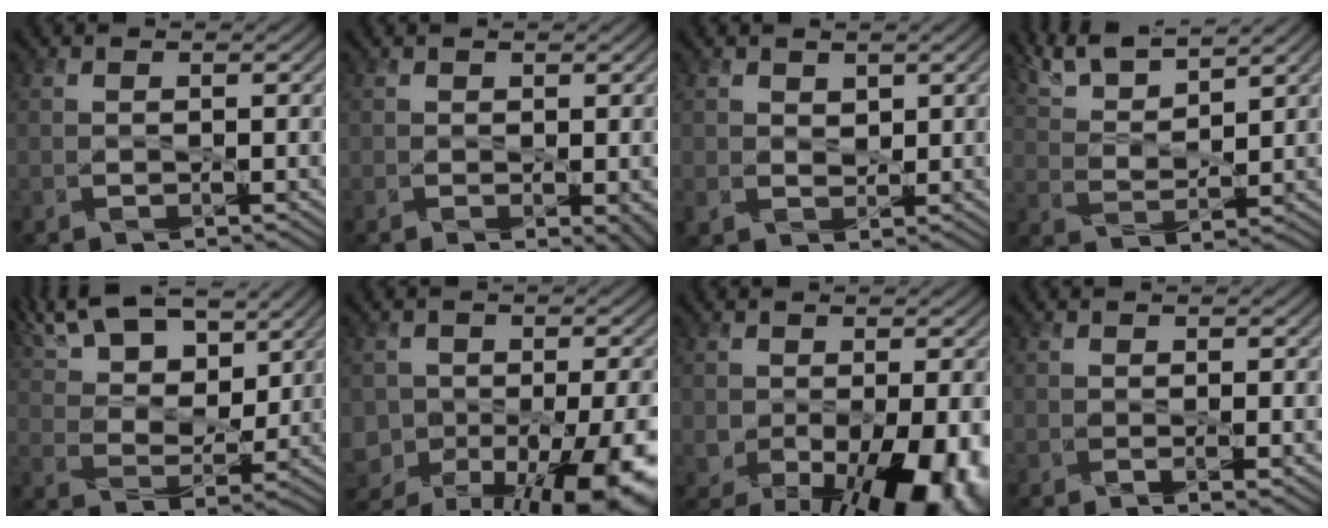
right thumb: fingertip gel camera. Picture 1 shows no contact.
{"total": 1.7, "force": [-0.2, 0.9, 1.5], "torque": [-0.017, -0.006, -0.001]}
{"total": 2.3, "force": [1.0, 1.8, 0.9], "torque": [-0.028, -0.006, 0.019]}
{"total": 7.0, "force": [5.9, 1.6, 3.4], "torque": [-0.086, 0.009, 0.117]}
{"total": 14.7, "force": [10.2, 6.3, 8.5], "torque": [-0.190, 0.008, 0.164]}
{"total": 17.3, "force": [-7.8, 11.2, 10.6], "torque": [-0.179, -0.043, -0.080]}
{"total": 12.9, "force": [-4.1, 7.1, 9.9], "torque": [-0.166, -0.052, -0.044]}
{"total": 2.0, "force": [-0.6, 0.8, 1.7], "torque": [-0.033, -0.010, -0.006]}